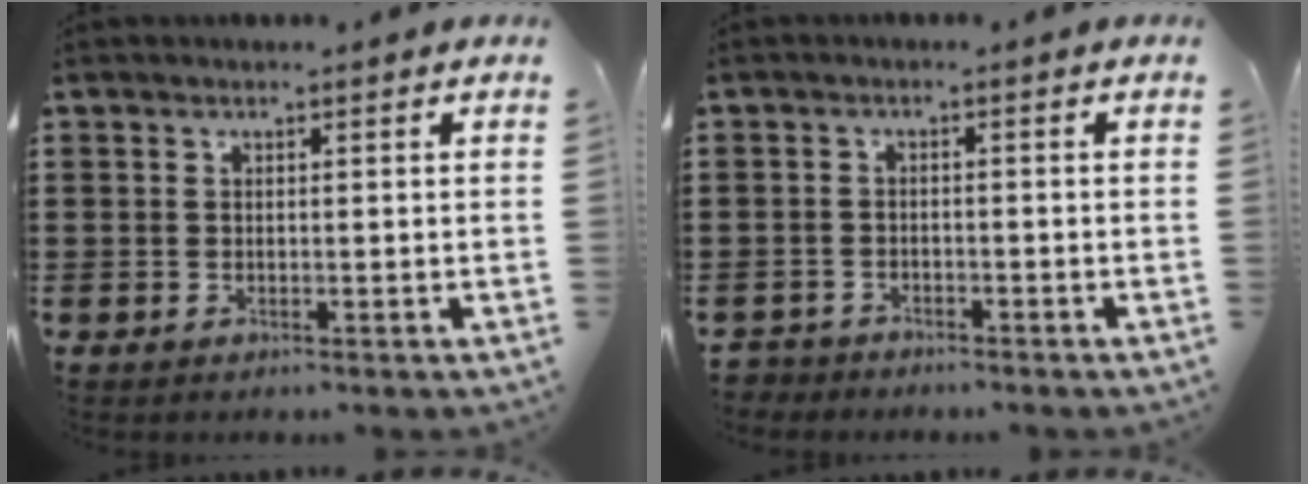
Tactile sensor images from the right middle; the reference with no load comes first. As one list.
[{"total": 2.2, "force": [-2.1, 0.4, -0.2], "torque": [-0.002, -0.002, -0.048]}]